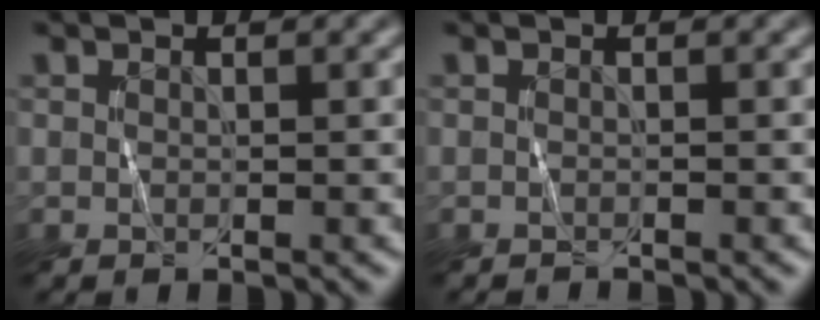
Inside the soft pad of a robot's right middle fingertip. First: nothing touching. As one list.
[{"total": 0.7, "force": [-0.6, 0.1, 0.2], "torque": [0.003, 0.001, -0.009]}]